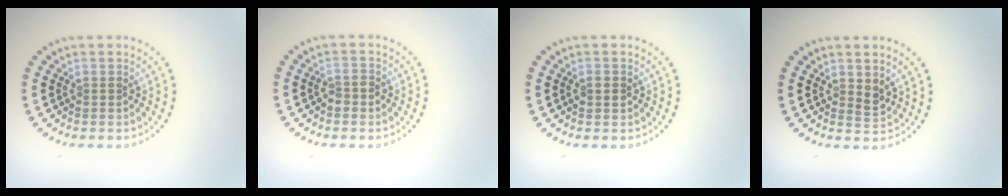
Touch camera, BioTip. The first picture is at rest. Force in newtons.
{"total": 1.4, "press": 1.3, "slide": 0.5}
{"total": 1.1, "press": 1.1, "slide": 0.2}
{"total": 1.2, "press": 1.0, "slide": 0.5}